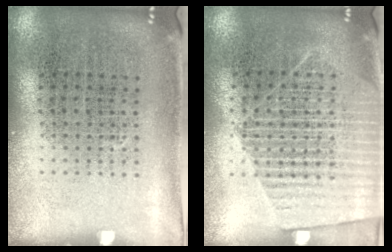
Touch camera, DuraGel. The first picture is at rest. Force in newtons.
{"total": 1.7, "press": 1.5, "slide": 0.8}